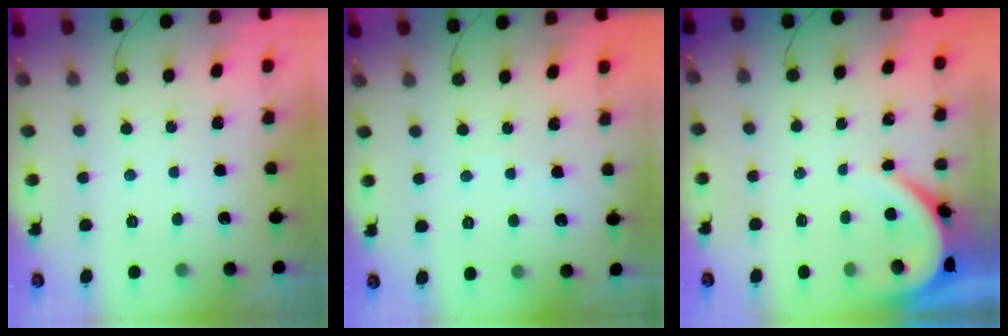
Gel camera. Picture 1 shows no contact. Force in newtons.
{"total": 2.7, "press": 2.7, "slide": 0.3}
{"total": 3.3, "press": 3.3, "slide": 0.6}